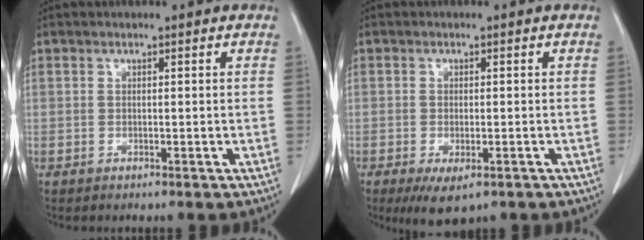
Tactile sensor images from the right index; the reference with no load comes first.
{"total": 5.3, "force": [-3.2, 2.0, 3.8], "torque": [-0.061, -0.012, -0.045]}